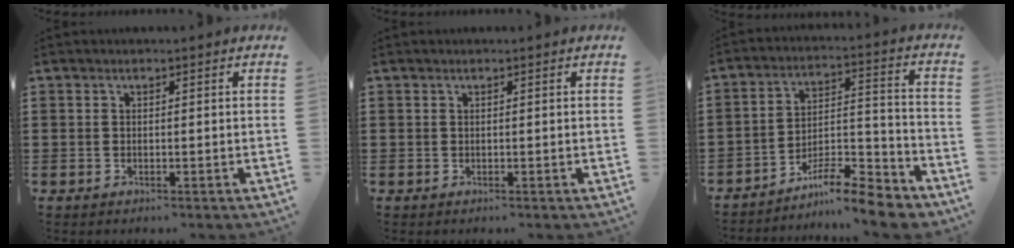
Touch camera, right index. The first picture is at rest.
{"total": 0.0}
{"total": 9.3, "force": [-8.1, 1.8, 4.2], "torque": [-0.053, 0.026, -0.153]}